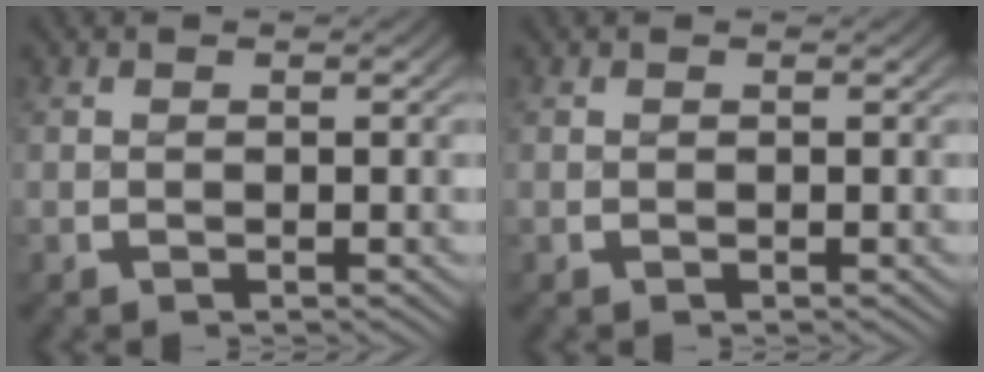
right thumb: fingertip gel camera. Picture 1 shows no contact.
{"total": 0.0}